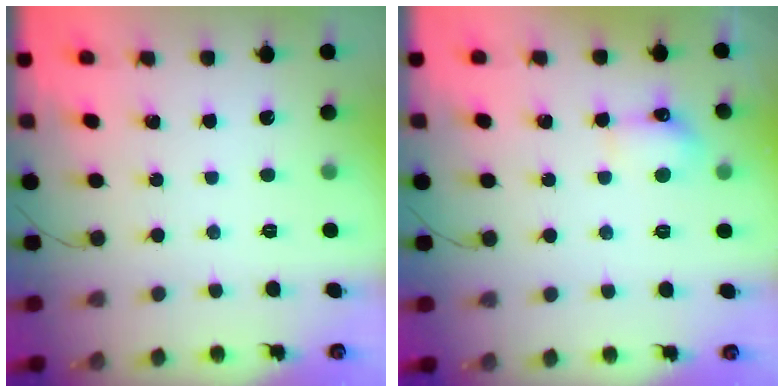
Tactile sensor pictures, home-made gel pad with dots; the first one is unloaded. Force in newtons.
{"total": 5.5, "press": 5.5, "slide": 0.9}